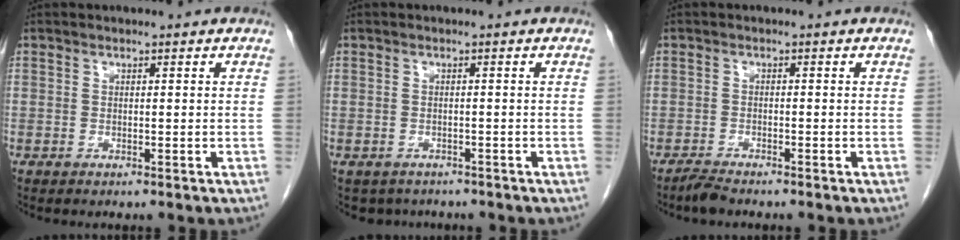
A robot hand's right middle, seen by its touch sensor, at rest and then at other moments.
{"total": 4.0, "force": [-3.4, 2.1, 0.3], "torque": [0.001, 0.004, -0.044]}
{"total": 1.9, "force": [-1.8, 0.0, 0.7], "torque": [-0.024, -0.008, -0.035]}